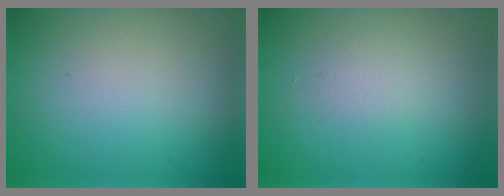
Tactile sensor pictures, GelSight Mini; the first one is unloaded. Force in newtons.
{"total": 1.2, "press": 1.2, "slide": 0.1}